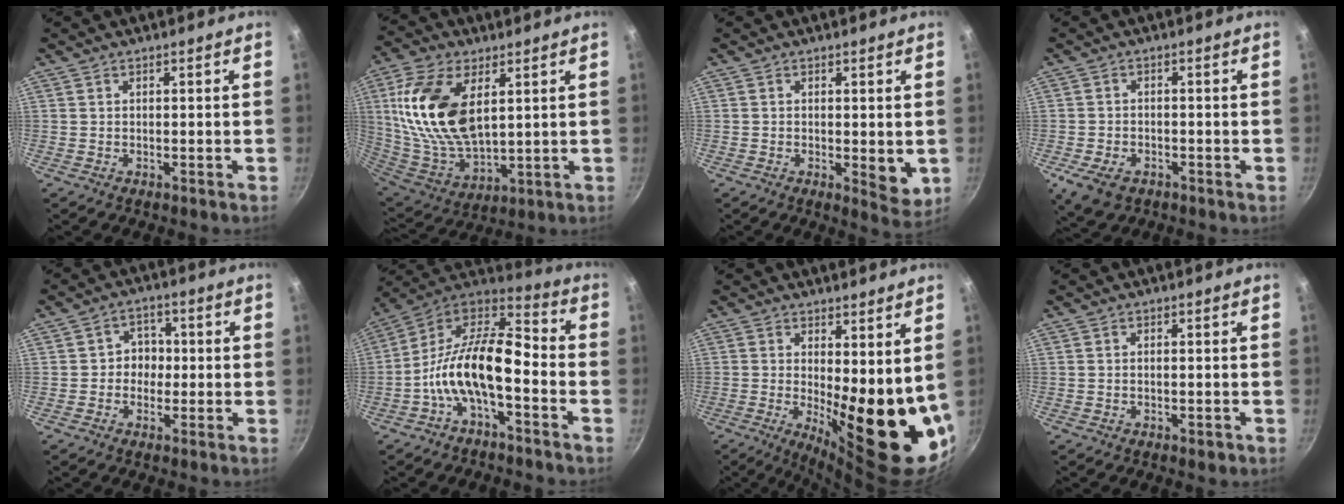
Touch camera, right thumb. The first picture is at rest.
{"total": 19.9, "force": [5.3, 10.9, 15.8], "torque": [-0.307, -0.021, 0.113]}
{"total": 5.2, "force": [-0.3, 2.4, 4.6], "torque": [-0.063, -0.016, -0.002]}
{"total": 6.4, "force": [-2.9, 4.1, 3.9], "torque": [-0.074, 0.003, -0.051]}
{"total": 4.6, "force": [-0.6, 4.1, 1.9], "torque": [0.009, 0.012, -0.015]}
{"total": 16.5, "force": [-4.8, 7.5, 13.9], "torque": [-0.255, 0.061, -0.107]}
{"total": 17.3, "force": [0.9, 6.1, 16.2], "torque": [-0.180, -0.042, 0.028]}
{"total": 1.6, "force": [-0.8, 0.7, 1.2], "torque": [-0.022, 0.002, -0.011]}